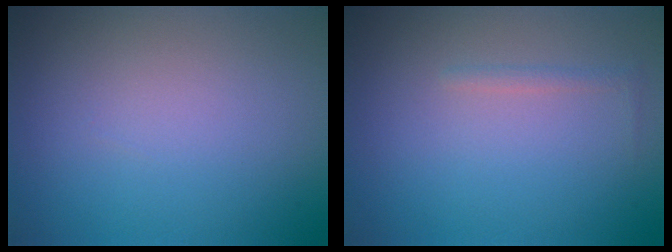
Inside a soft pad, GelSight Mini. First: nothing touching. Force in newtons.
{"total": 0.7, "press": 0.7, "slide": 0.0}